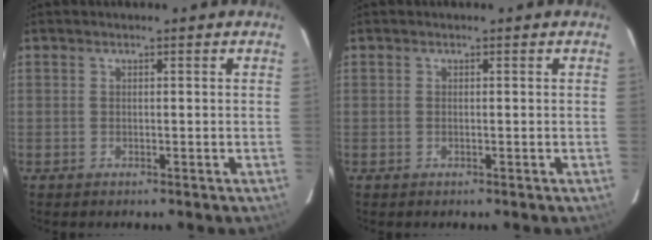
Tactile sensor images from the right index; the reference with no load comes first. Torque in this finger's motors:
{"motor_torque": [0.09, 0.01, 0.04, 0.01]}